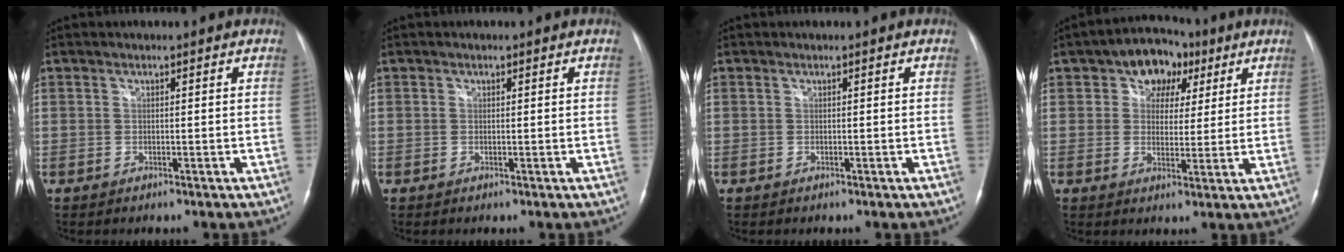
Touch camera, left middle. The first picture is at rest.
{"total": 0.0}
{"total": 0.0}
{"total": 7.8, "force": [3.7, 5.7, 4.0], "torque": [-0.051, 0.025, 0.056]}